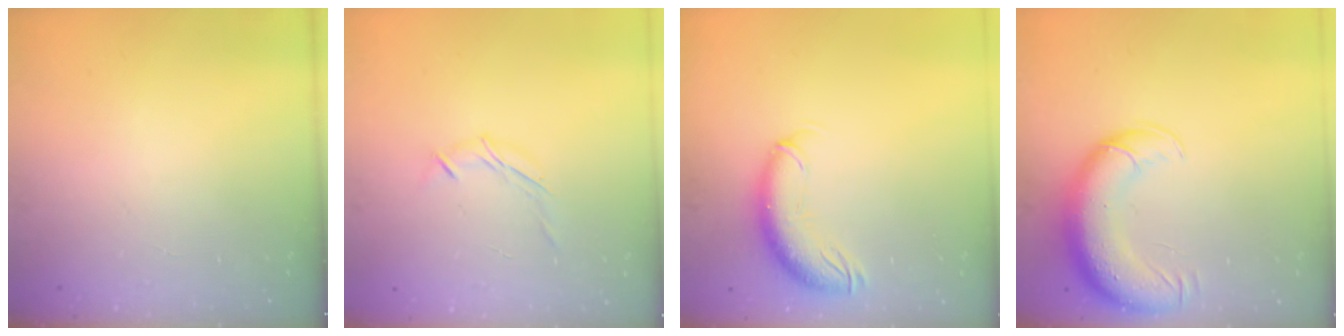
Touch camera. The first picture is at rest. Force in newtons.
{"total": 5.7, "press": 5.6, "slide": 0.7}
{"total": 10.6, "press": 10.4, "slide": 2.2}
{"total": 13.5, "press": 13.1, "slide": 3.3}